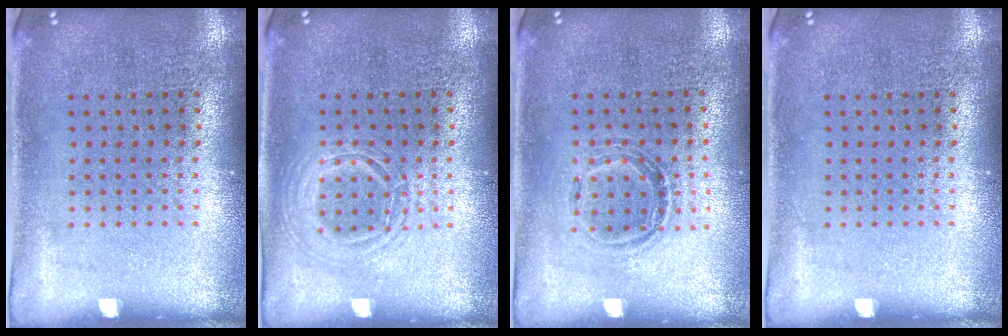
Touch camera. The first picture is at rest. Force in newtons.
{"total": 1.2, "press": 1.2, "slide": 0.1}
{"total": 1.1, "press": 1.0, "slide": 0.4}
{"total": 0.0}